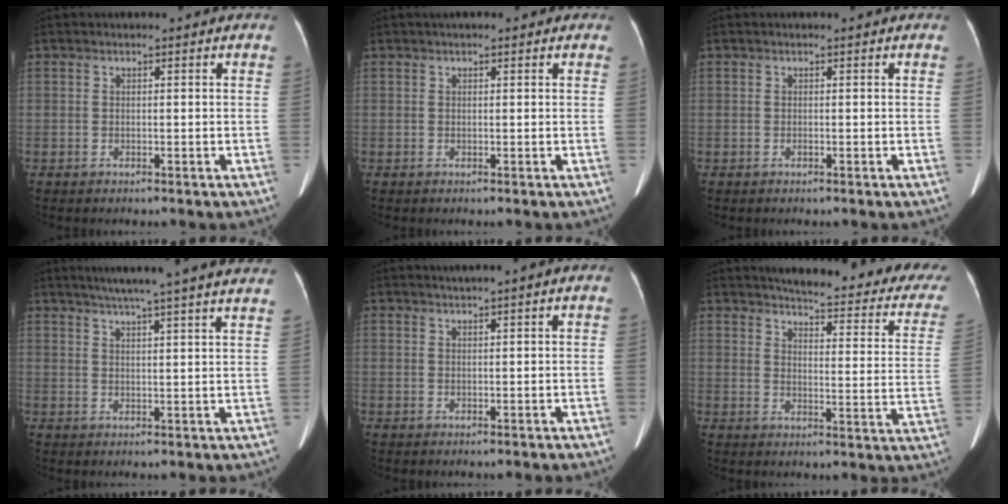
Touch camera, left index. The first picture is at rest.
{"total": 2.3, "force": [1.5, 0.9, 1.5], "torque": [-0.019, 0.019, 0.016]}
{"total": 0.0}
{"total": 17.1, "force": [14.5, -0.6, 8.9], "torque": [-0.139, 0.012, 0.180]}
{"total": 2.0, "force": [1.3, 0.0, 1.6], "torque": [-0.030, 0.013, 0.022]}
{"total": 22.6, "force": [20.0, 3.9, 9.8], "torque": [-0.109, -0.065, 0.210]}